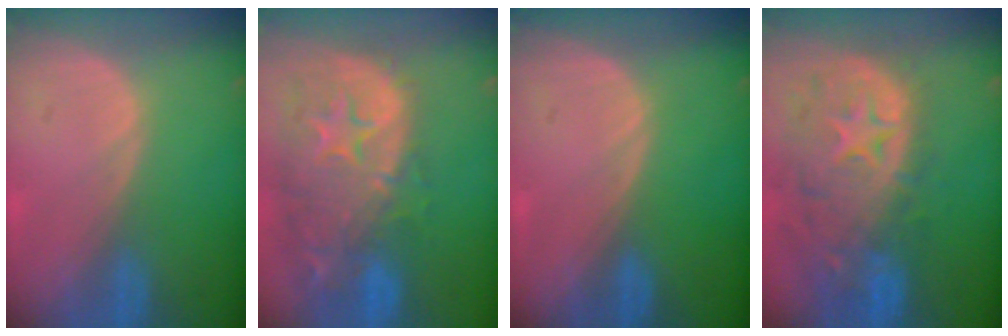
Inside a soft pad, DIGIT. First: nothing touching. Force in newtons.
{"total": 14.4, "press": 11.6, "slide": 8.6}
{"total": 0.0}
{"total": 13.4, "press": 11.1, "slide": 7.5}